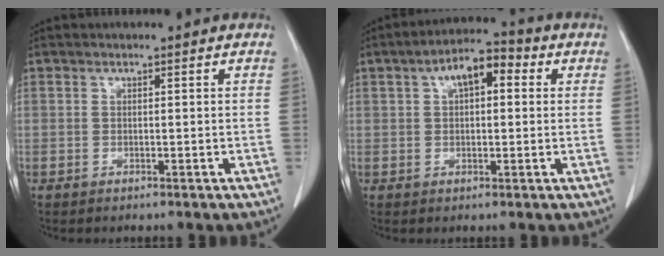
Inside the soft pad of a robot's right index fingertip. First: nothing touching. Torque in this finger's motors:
{"motor_torque": [0.47, 0.10, 0.21, 0.05]}